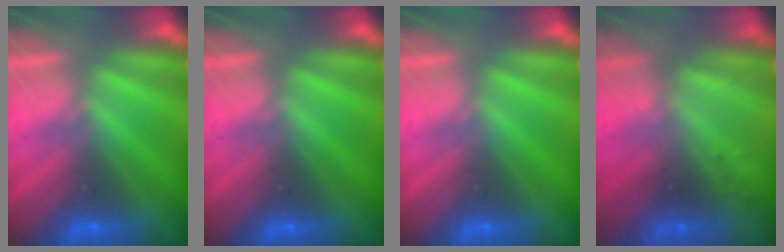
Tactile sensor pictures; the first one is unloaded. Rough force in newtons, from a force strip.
{"total": 0.0}
{"total": 0.0}
{"total": 2.3}